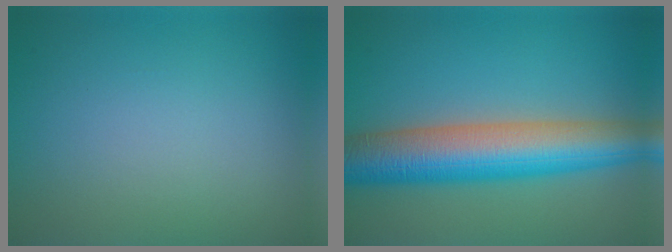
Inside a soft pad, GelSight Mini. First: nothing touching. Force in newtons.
{"total": 10.1, "press": 10.1, "slide": 0.3}